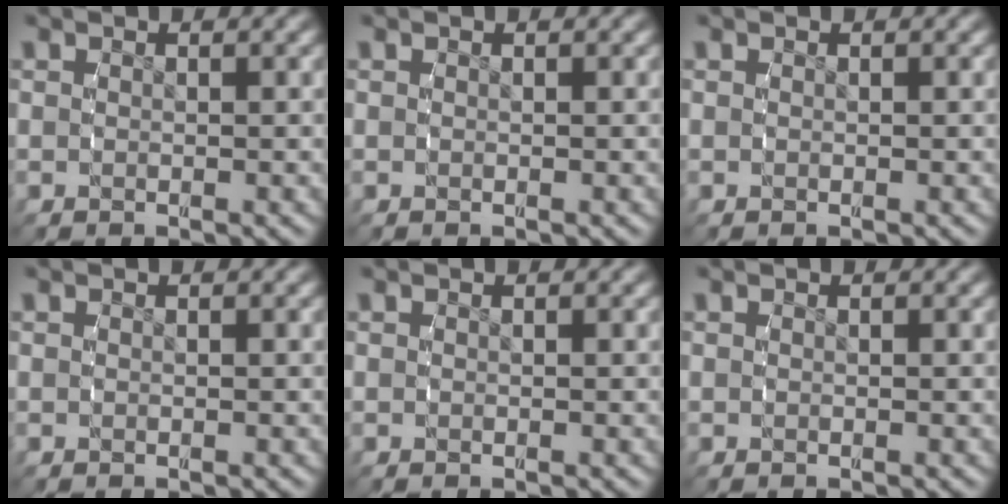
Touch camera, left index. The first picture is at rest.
{"total": 0.0}
{"total": 0.0}
{"total": 0.0}
{"total": 0.0}
{"total": 0.0}